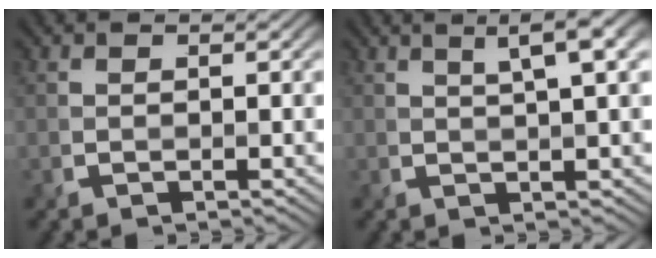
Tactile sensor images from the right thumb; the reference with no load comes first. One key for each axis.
{"total": 5.0, "fx": 2.2, "fy": 0.8, "fz": 4.4, "tx": -0.070, "ty": 0.012, "tz": 0.040}